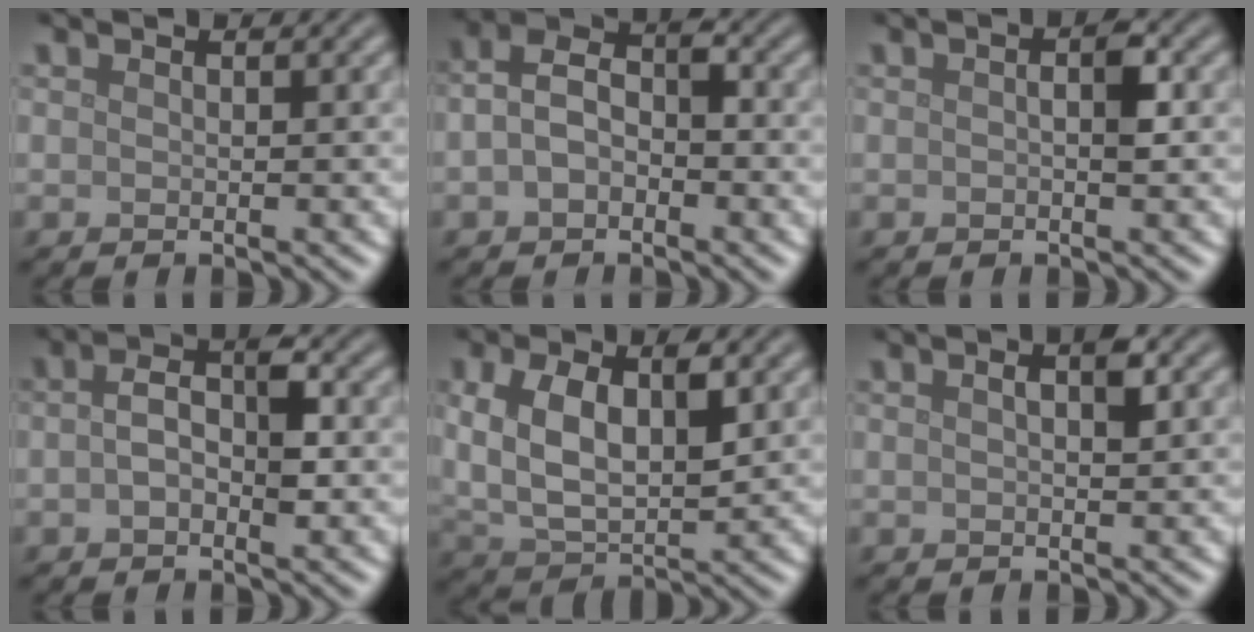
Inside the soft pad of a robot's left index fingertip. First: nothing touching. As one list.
[{"total": 3.5, "force": [-0.7, 2.3, 2.6], "torque": [-0.049, 0.011, -0.022]}, {"total": 1.6, "force": [0.0, 0.4, 1.5], "torque": [-0.025, 0.003, 0.001]}, {"total": 4.0, "force": [-0.1, 1.8, 3.5], "torque": [-0.065, 0.006, -0.008]}, {"total": 6.7, "force": [1.4, 3.6, 5.5], "torque": [-0.105, 0.001, 0.027]}, {"total": 1.8, "force": [0.5, 0.4, 1.6], "torque": [-0.027, 0.005, 0.007]}]